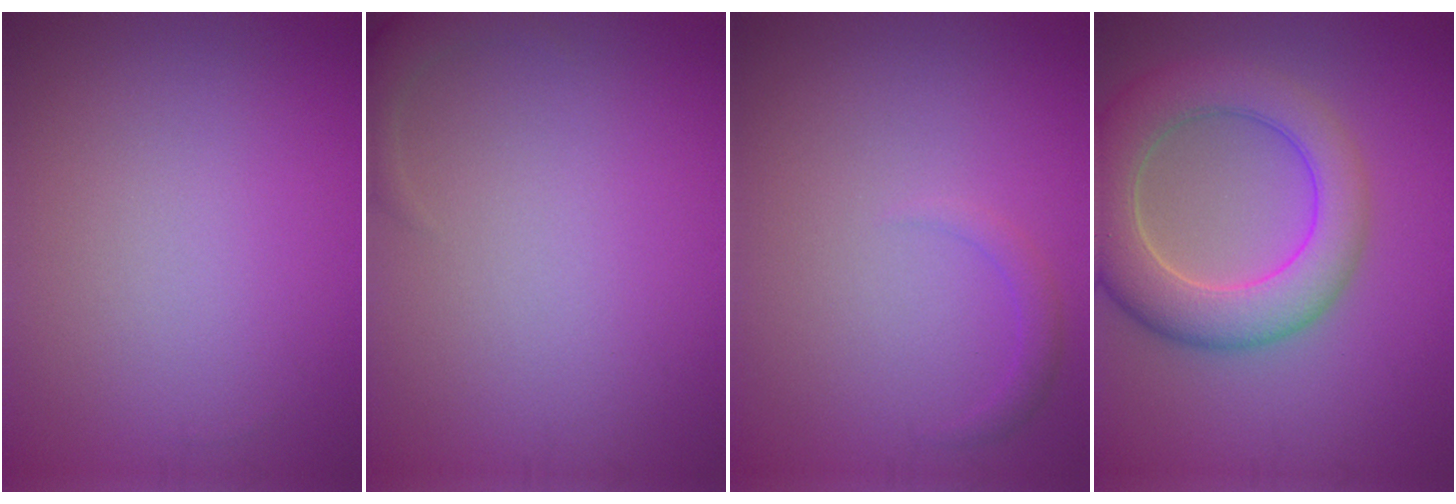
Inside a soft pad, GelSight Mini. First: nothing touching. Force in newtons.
{"total": 1.7, "press": 1.7, "slide": 0.2}
{"total": 1.1, "press": 1.1, "slide": 0.0}
{"total": 7.6, "press": 7.6, "slide": 0.6}